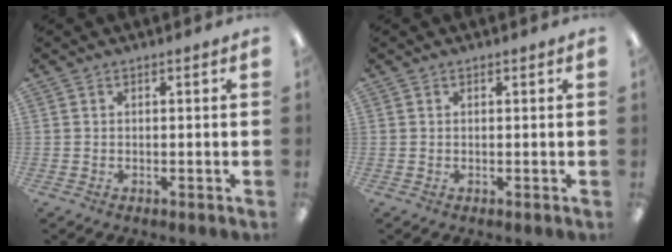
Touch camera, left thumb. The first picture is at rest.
{"total": 0.0}